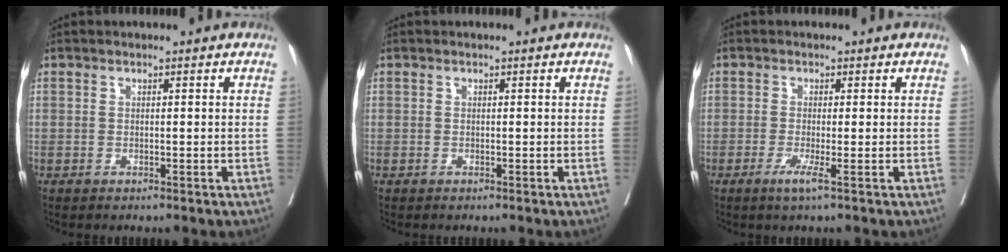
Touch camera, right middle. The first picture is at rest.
{"total": 0.0}
{"total": 2.3, "force": [-0.7, -1.2, 1.8], "torque": [-0.031, -0.007, -0.016]}